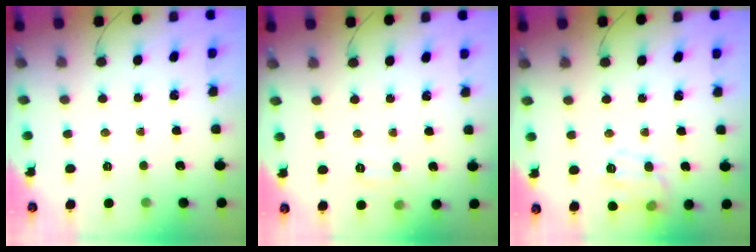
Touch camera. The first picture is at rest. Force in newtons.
{"total": 6.0, "press": 5.8, "slide": 1.3}
{"total": 11.1, "press": 11.1, "slide": 0.3}